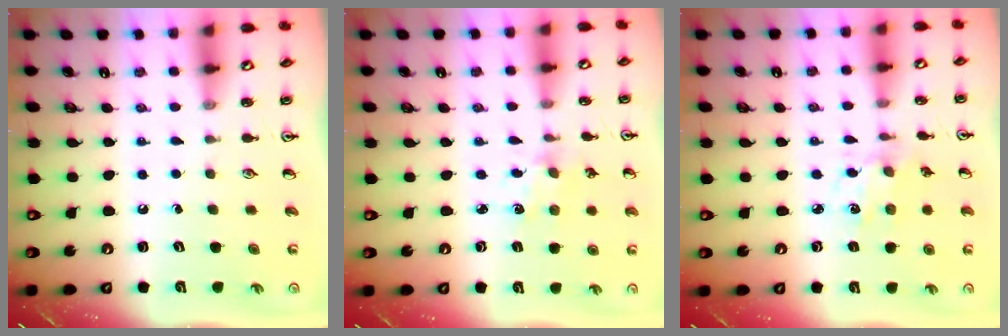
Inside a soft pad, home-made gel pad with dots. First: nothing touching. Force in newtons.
{"total": 1.6, "press": 1.5, "slide": 0.5}
{"total": 2.7, "press": 2.6, "slide": 0.8}